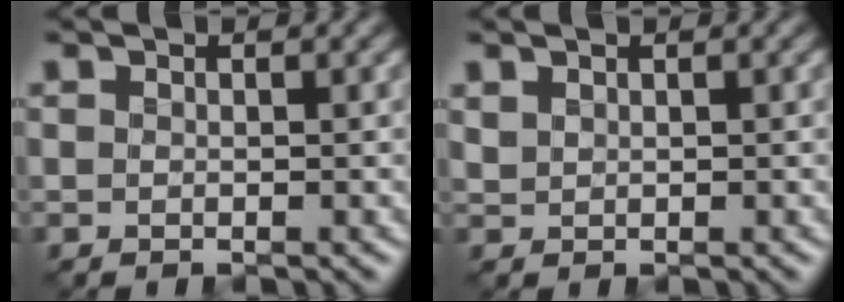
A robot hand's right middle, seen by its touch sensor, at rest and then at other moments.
{"total": 0.7, "force": [0.6, 0.3, 0.1], "torque": [-0.008, 0.001, 0.018]}